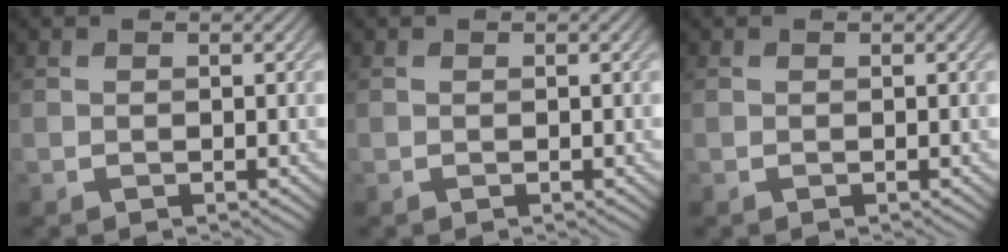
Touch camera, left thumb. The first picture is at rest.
{"total": 0.0}
{"total": 0.0}